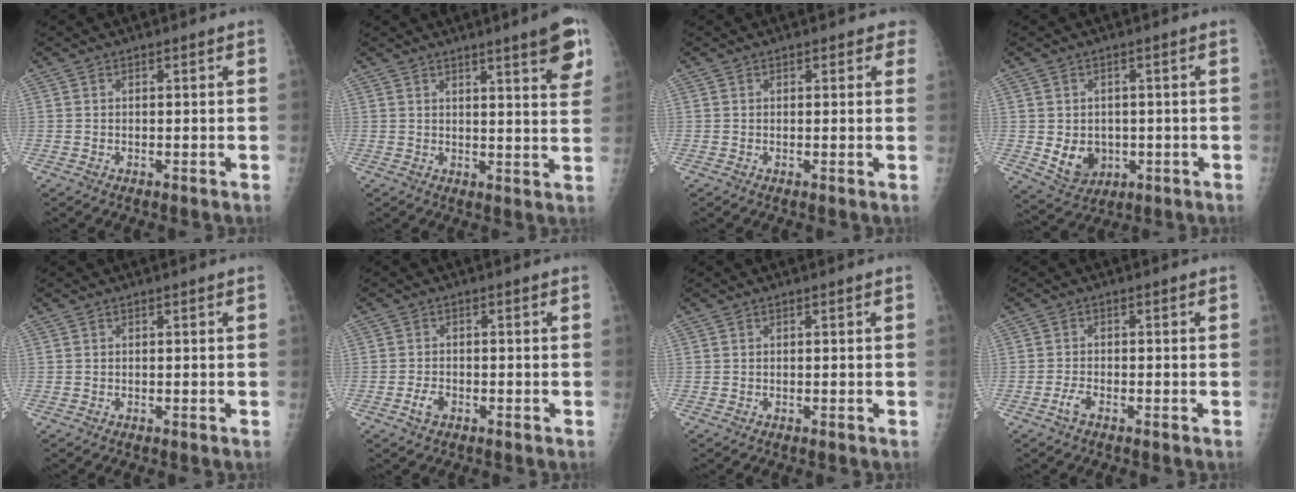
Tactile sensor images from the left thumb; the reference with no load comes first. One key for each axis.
{"total": 8.8, "fx": 5.1, "fy": 1.0, "fz": 7.0, "tx": -0.079, "ty": -0.026, "tz": 0.065}
{"total": 2.4, "fx": 1.8, "fy": 1.4, "fz": 0.8, "tx": 0.021, "ty": -0.002, "tz": 0.010}
{"total": 6.6, "fx": -0.8, "fy": 5.5, "fz": 3.6, "tx": -0.038, "ty": -0.004, "tz": 0.006}
{"total": 0.0}
{"total": 2.3, "fx": -1.2, "fy": 1.4, "fz": 1.4, "tx": -0.030, "ty": 0.006, "tz": -0.022}
{"total": 0.0}
{"total": 1.9, "fx": -1.2, "fy": 0.7, "fz": 1.2, "tx": -0.032, "ty": 0.005, "tz": -0.026}